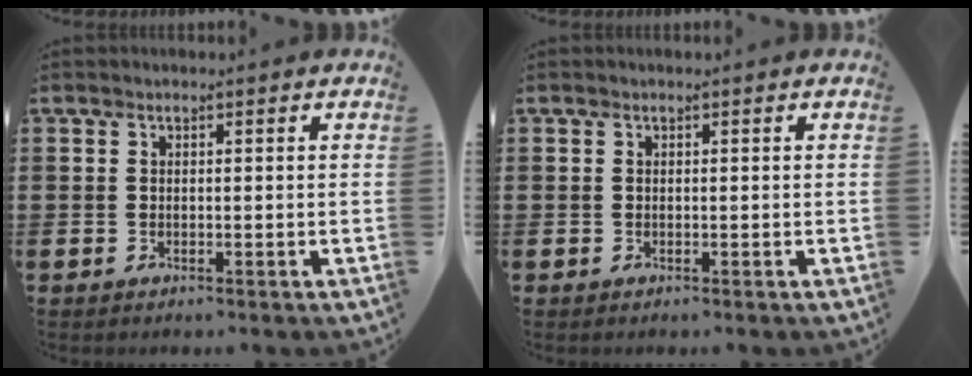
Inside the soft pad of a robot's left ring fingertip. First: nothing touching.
{"total": 0.0}